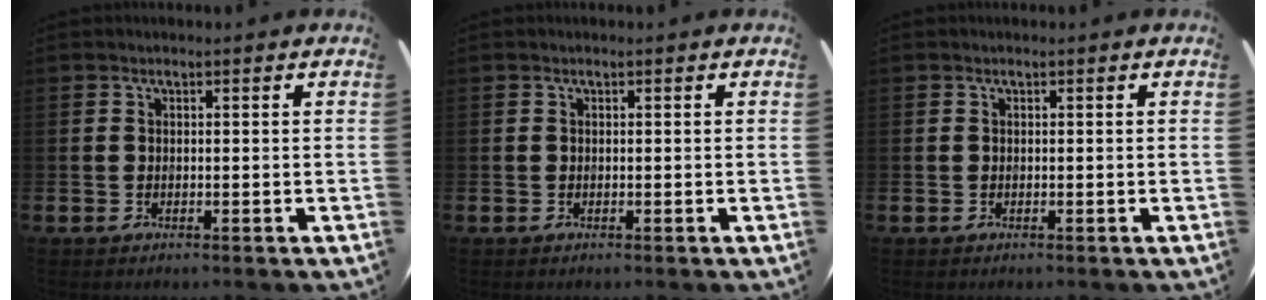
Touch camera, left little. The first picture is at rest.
{"total": 0.0}
{"total": 0.0}